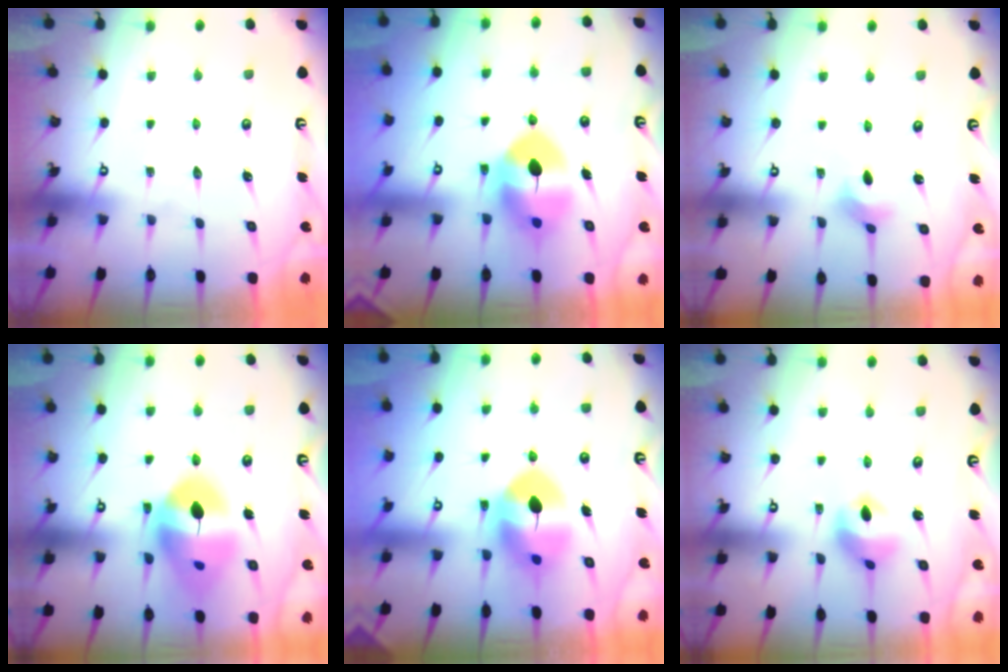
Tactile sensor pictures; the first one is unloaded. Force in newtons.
{"total": 9.4, "press": 9.2, "slide": 1.6}
{"total": 2.8, "press": 2.7, "slide": 0.6}
{"total": 16.3, "press": 16.1, "slide": 2.2}
{"total": 9.8, "press": 9.7, "slide": 1.3}
{"total": 9.7, "press": 9.7, "slide": 1.1}